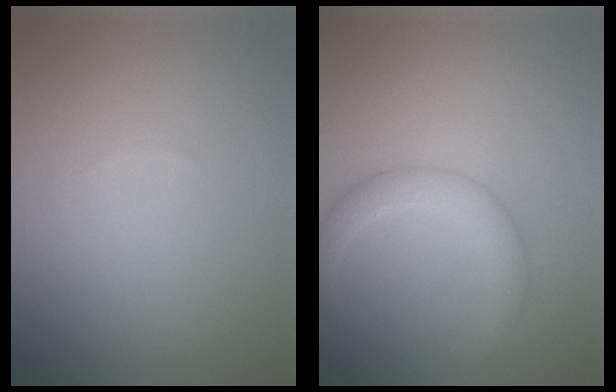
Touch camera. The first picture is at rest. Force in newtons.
{"total": 2.8, "press": 2.8, "slide": 0.2}